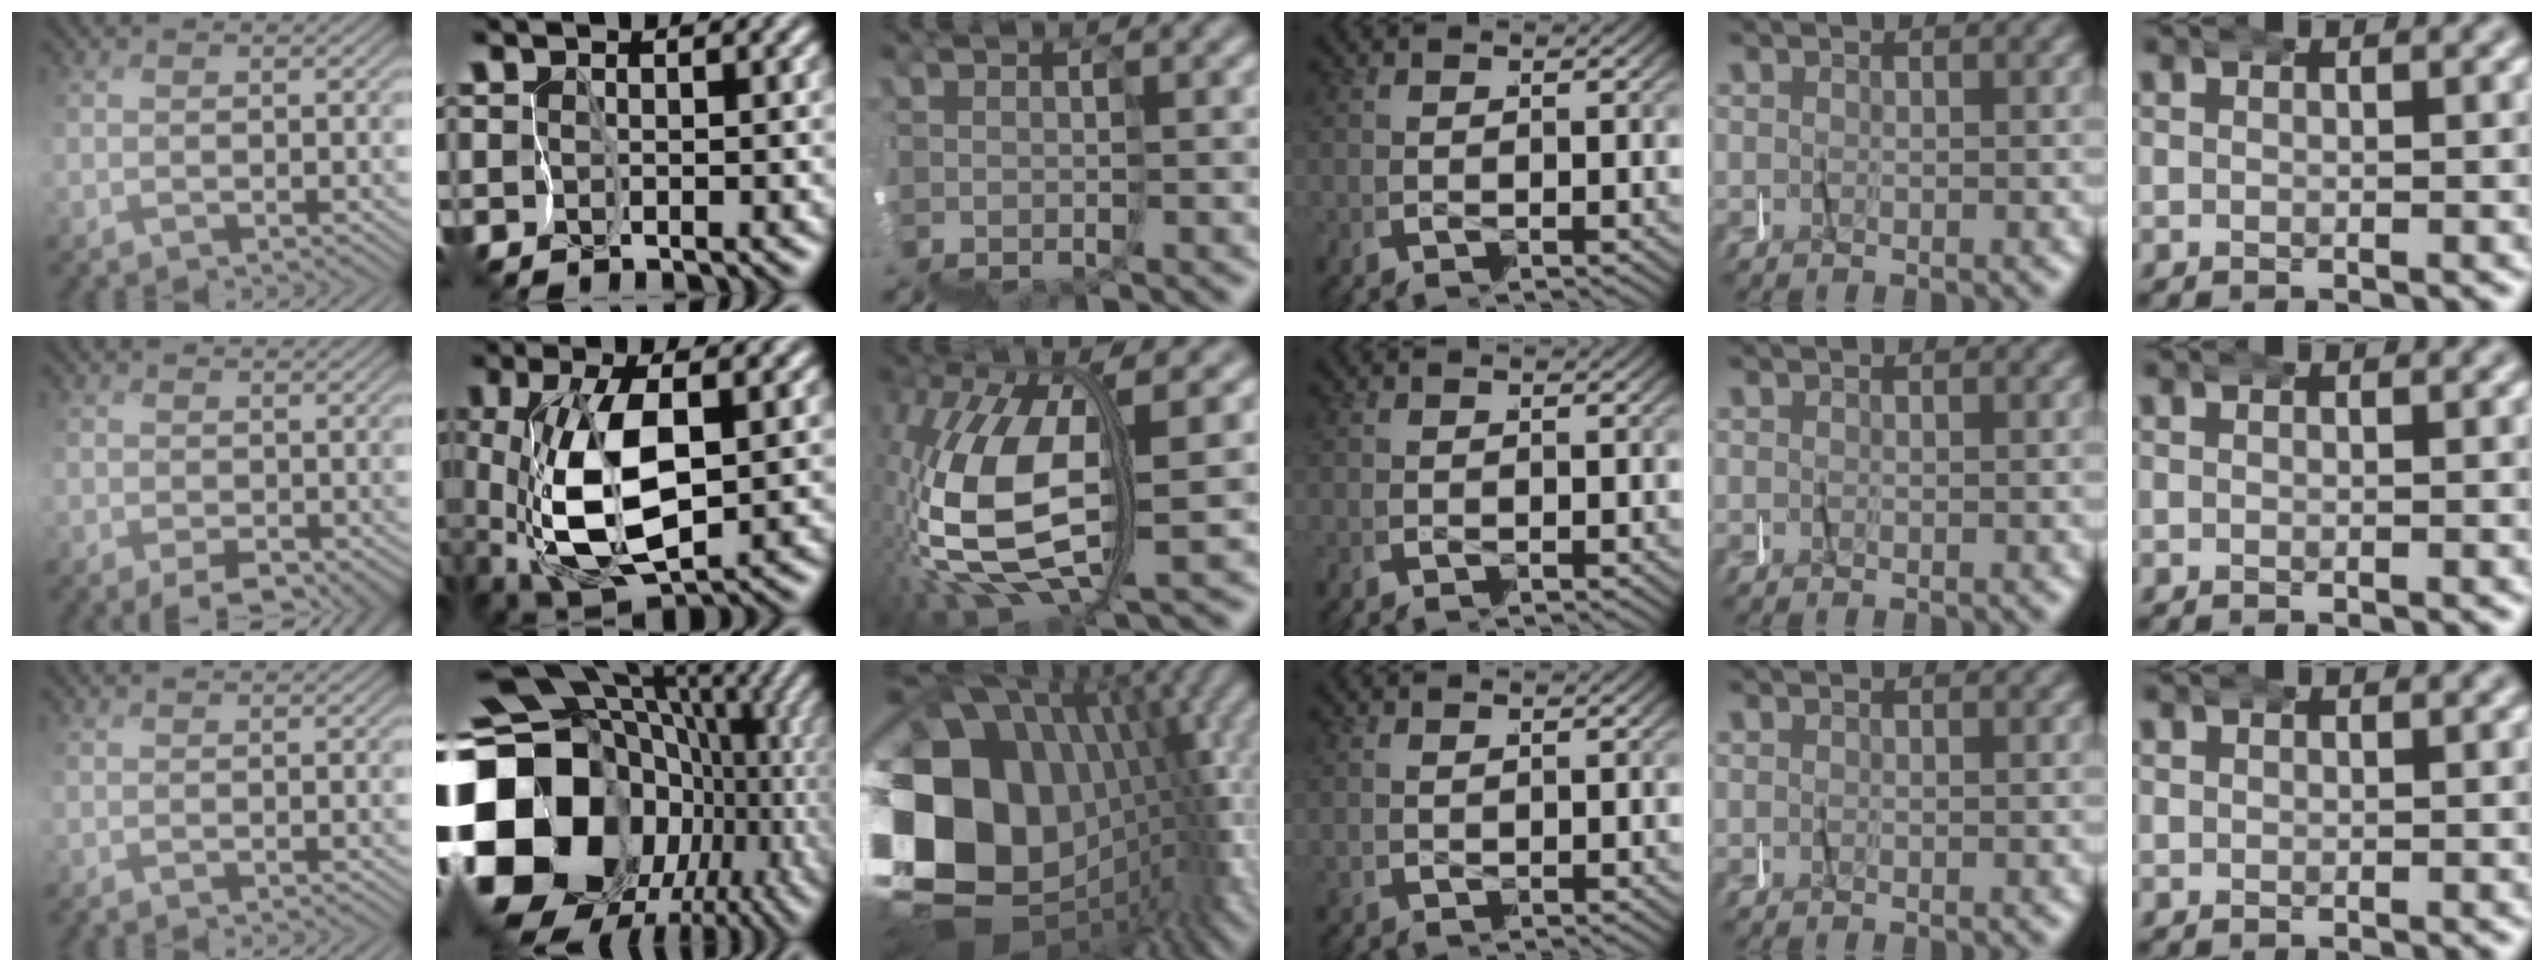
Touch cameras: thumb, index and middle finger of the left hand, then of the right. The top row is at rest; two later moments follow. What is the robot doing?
{"motion": "wrap", "object": "felt sheet"}